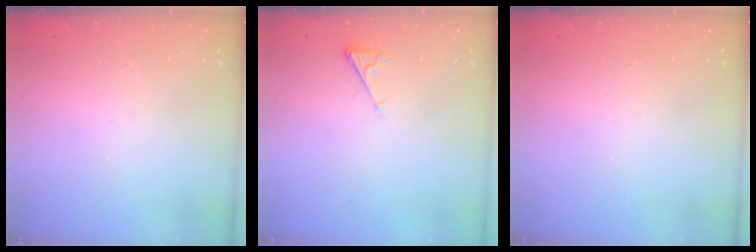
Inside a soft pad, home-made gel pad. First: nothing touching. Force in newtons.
{"total": 3.0, "press": 3.0, "slide": 0.4}
{"total": 0.0}